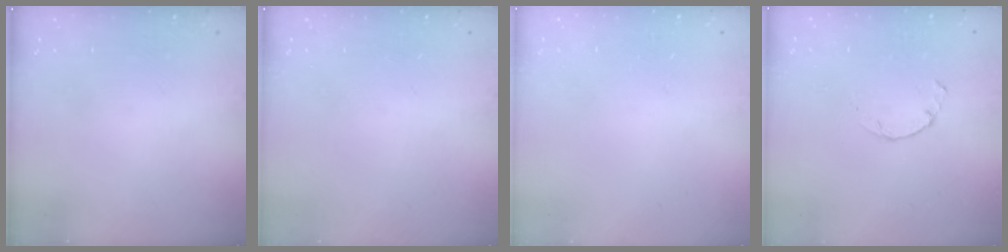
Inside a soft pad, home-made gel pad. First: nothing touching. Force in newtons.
{"total": 0.0}
{"total": 2.4, "press": 2.4, "slide": 0.2}
{"total": 0.8, "press": 0.7, "slide": 0.2}